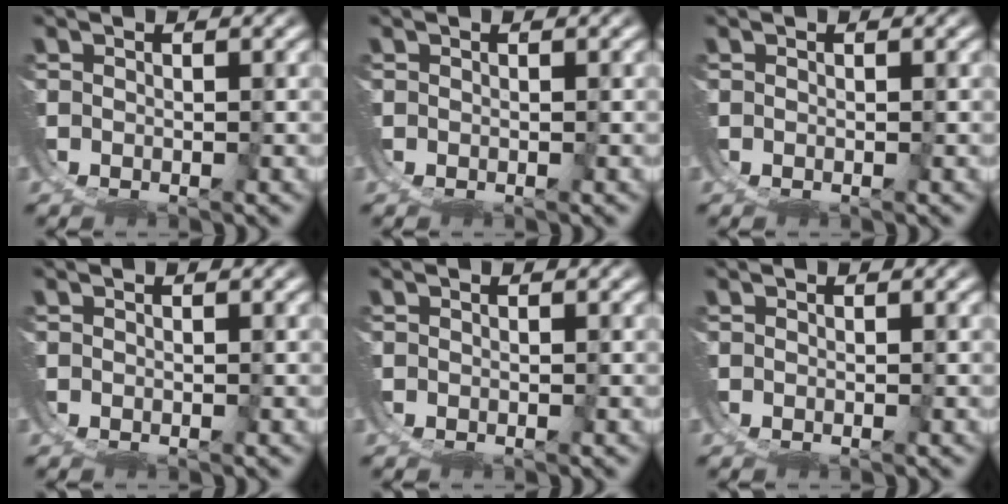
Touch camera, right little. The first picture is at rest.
{"total": 0.0}
{"total": 0.0}
{"total": 0.0}
{"total": 0.0}
{"total": 0.0}